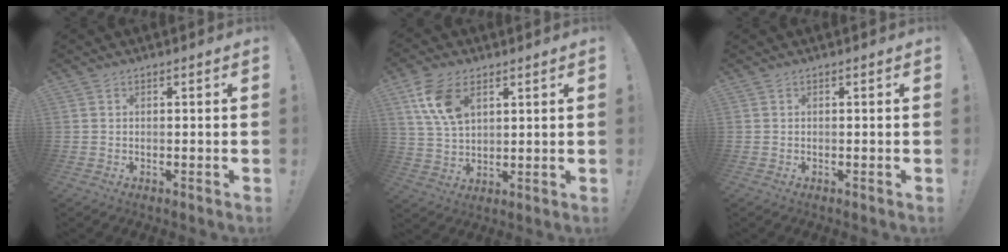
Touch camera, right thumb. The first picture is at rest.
{"total": 11.3, "force": [5.5, 6.5, 7.5], "torque": [-0.141, -0.015, 0.102]}
{"total": 0.0}